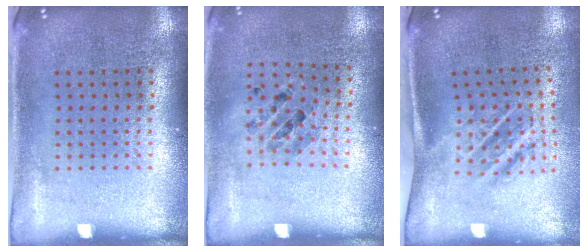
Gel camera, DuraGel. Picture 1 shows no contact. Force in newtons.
{"total": 0.8, "press": 0.8, "slide": 0.2}
{"total": 1.8, "press": 1.1, "slide": 1.4}